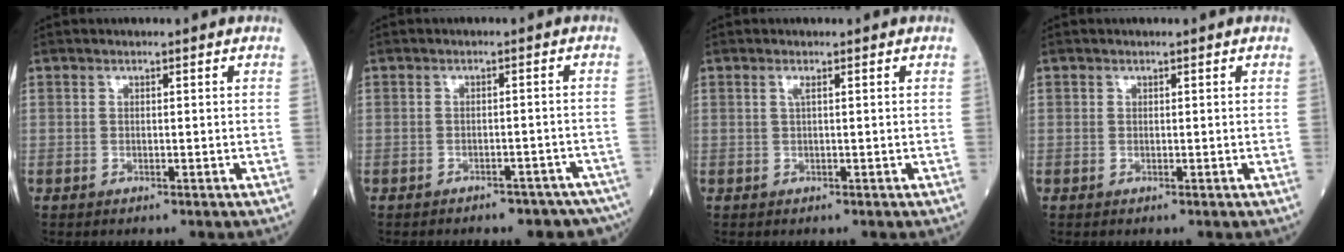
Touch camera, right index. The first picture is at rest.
{"total": 8.5, "force": [-7.3, 3.3, 2.9], "torque": [-0.027, 0.004, -0.080]}
{"total": 0.7, "force": [0.3, -0.1, 0.6], "torque": [-0.021, 0.002, 0.009]}
{"total": 0.0}